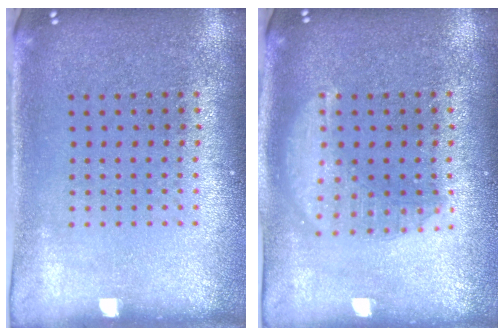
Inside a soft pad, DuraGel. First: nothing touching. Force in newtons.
{"total": 1.6, "press": 1.6, "slide": 0.2}